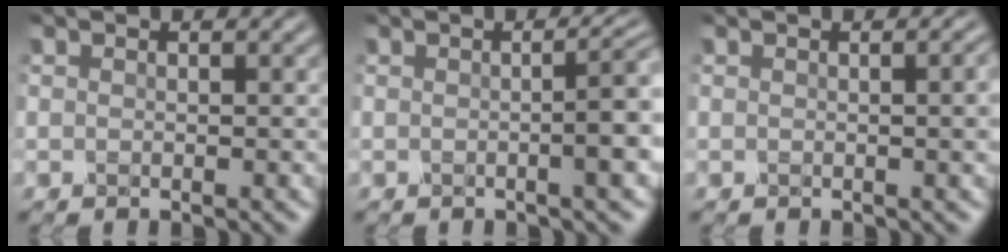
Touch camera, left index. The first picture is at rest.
{"total": 5.9, "force": [0.1, 2.2, 5.5], "torque": [-0.034, 0.027, -0.014]}
{"total": 4.6, "force": [0.9, 2.2, 3.9], "torque": [-0.021, 0.025, -0.006]}